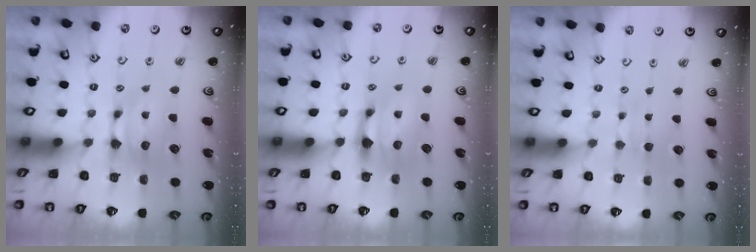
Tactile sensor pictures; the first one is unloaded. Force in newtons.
{"total": 2.1, "press": 1.6, "slide": 1.4}
{"total": 2.4, "press": 2.4, "slide": 0.4}